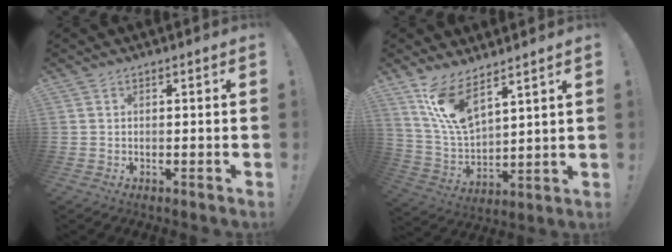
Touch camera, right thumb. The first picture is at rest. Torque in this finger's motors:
{"motor_torque": [0.18, 0.31, 0.09, 0.17, 0.34]}